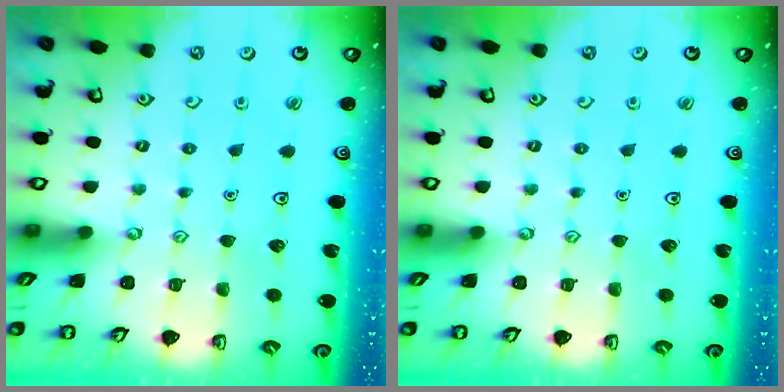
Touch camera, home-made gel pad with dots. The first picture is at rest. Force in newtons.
{"total": 0.0}